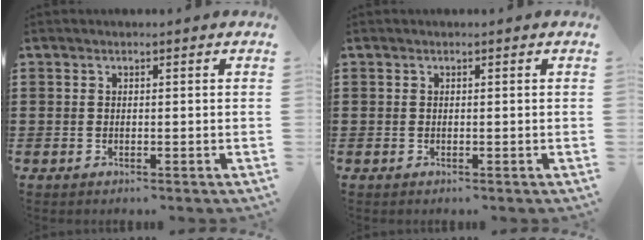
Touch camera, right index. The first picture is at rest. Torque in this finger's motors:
{"motor_torque": [-0.31, 1.83, 0.00, 0.01]}